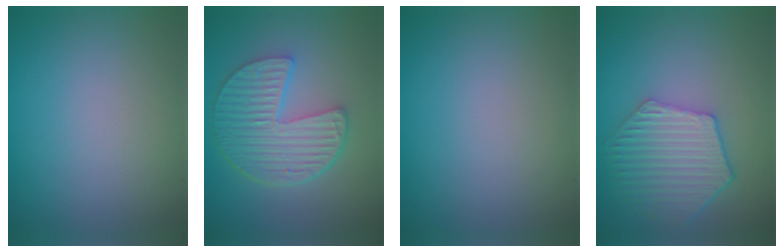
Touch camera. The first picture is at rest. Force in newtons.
{"total": 6.7, "press": 4.8, "slide": 4.6}
{"total": 0.0}
{"total": 5.7, "press": 4.6, "slide": 3.4}